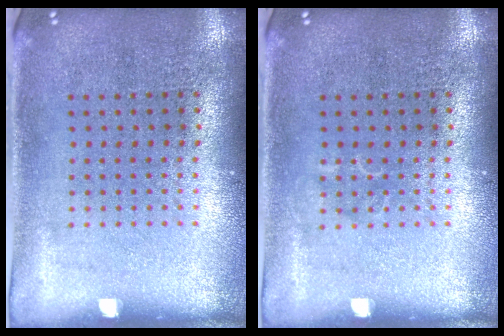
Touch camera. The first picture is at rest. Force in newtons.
{"total": 0.5, "press": 0.5, "slide": 0.1}